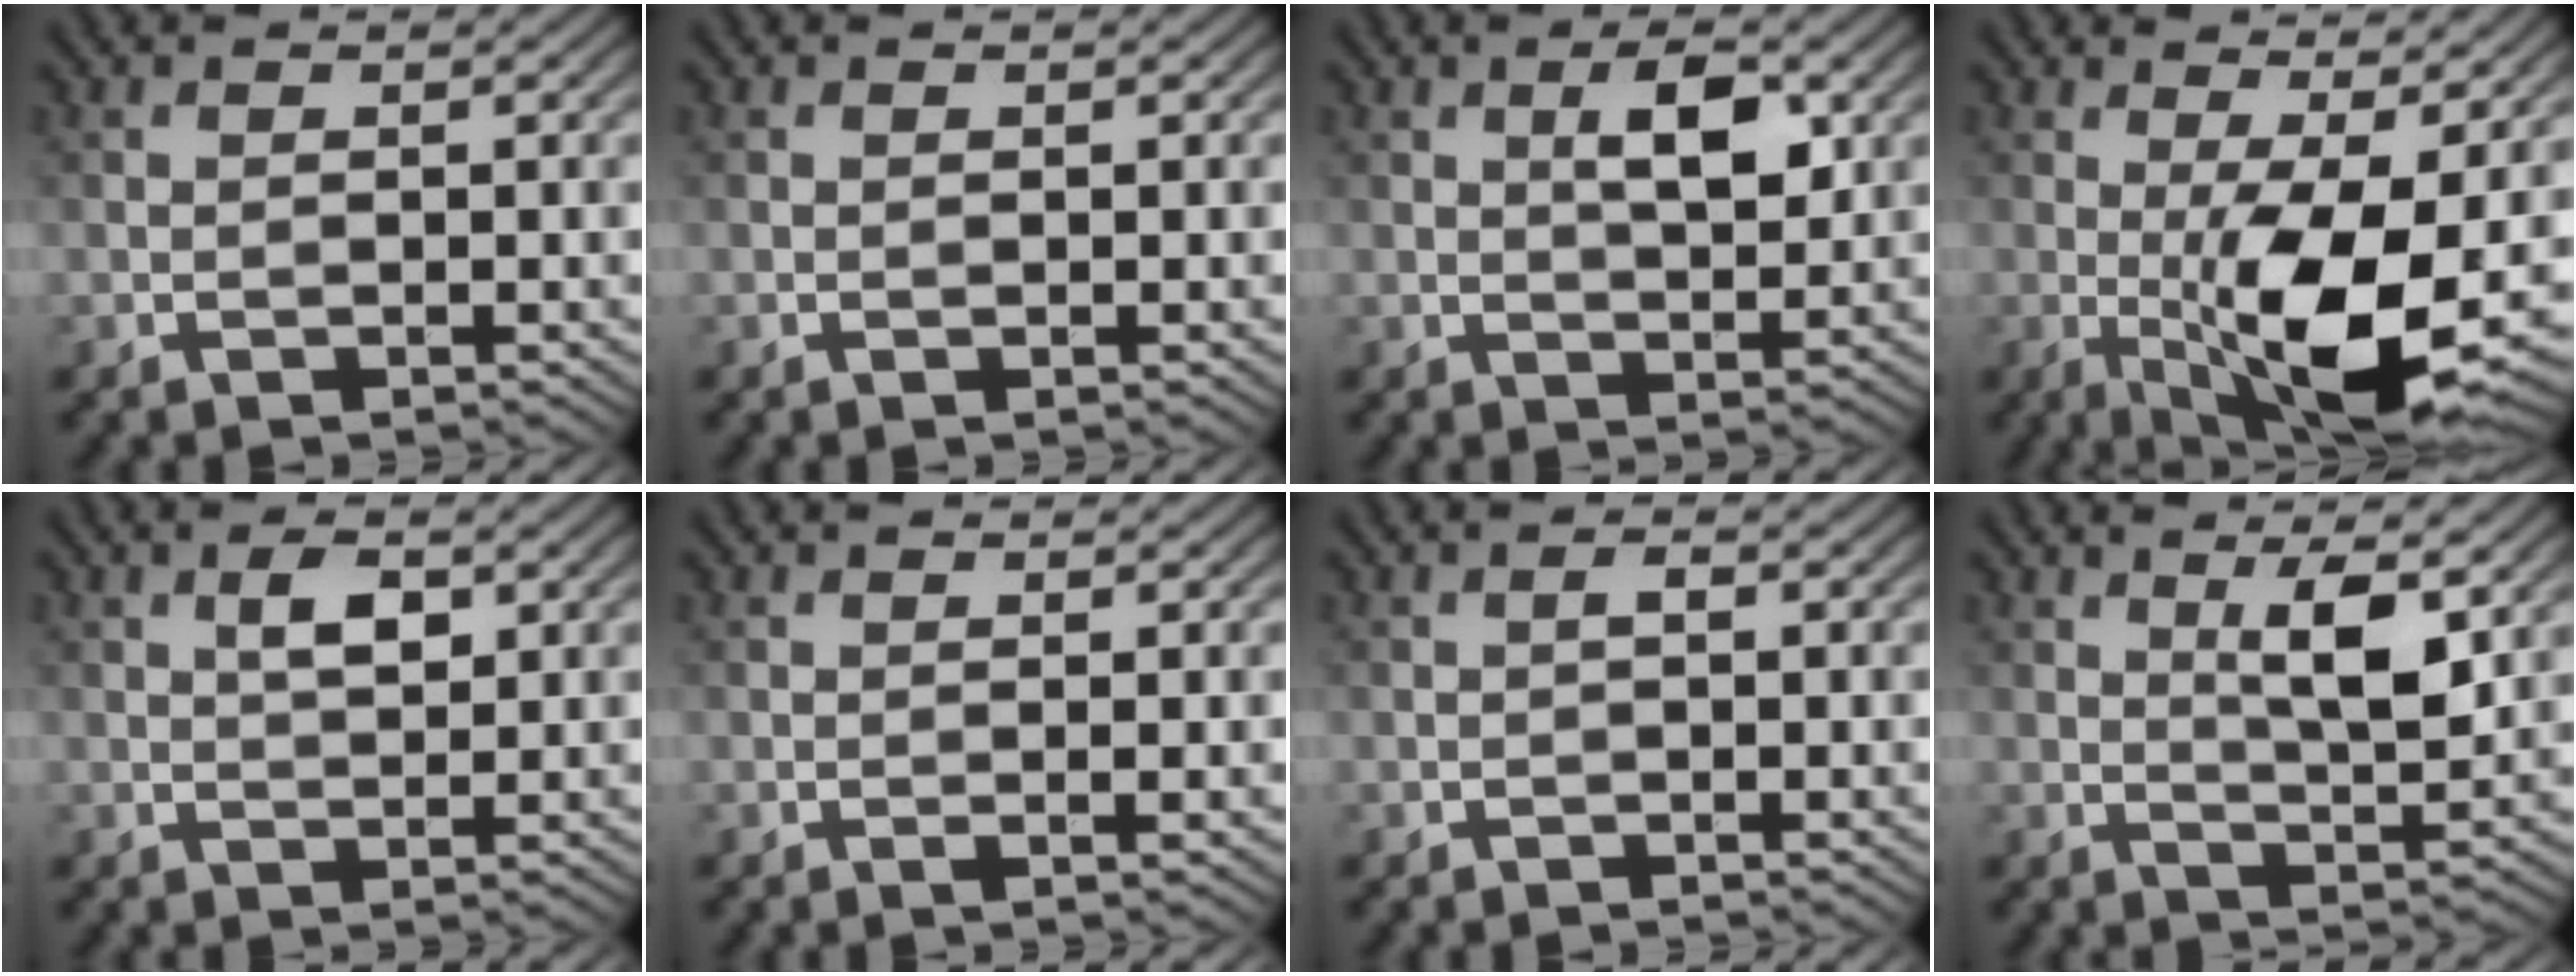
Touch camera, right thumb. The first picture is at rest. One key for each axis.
{"total": 0.0}
{"total": 4.6, "fx": 1.5, "fy": 1.9, "fz": 4.0, "tx": -0.073, "ty": -0.001, "tz": 0.027}
{"total": 11.1, "fx": -1.5, "fy": 3.0, "fz": 10.6, "tx": -0.188, "ty": -0.009, "tz": -0.020}
{"total": 2.9, "fx": 1.0, "fy": 1.4, "fz": 2.3, "tx": -0.043, "ty": 0.001, "tz": 0.018}
{"total": 0.7, "fx": -0.1, "fy": 0.1, "fz": 0.7, "tx": -0.015, "ty": -0.003, "tz": -0.003}
{"total": 0.7, "fx": -0.1, "fy": 0.2, "fz": 0.6, "tx": -0.012, "ty": 0.002, "tz": -0.003}
{"total": 5.9, "fx": 2.3, "fy": 1.6, "fz": 5.2, "tx": -0.097, "ty": -0.008, "tz": 0.044}